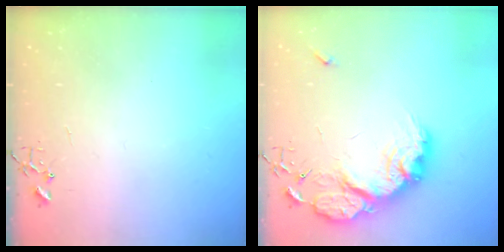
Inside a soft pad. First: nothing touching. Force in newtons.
{"total": 19.6, "press": 19.6, "slide": 1.3}